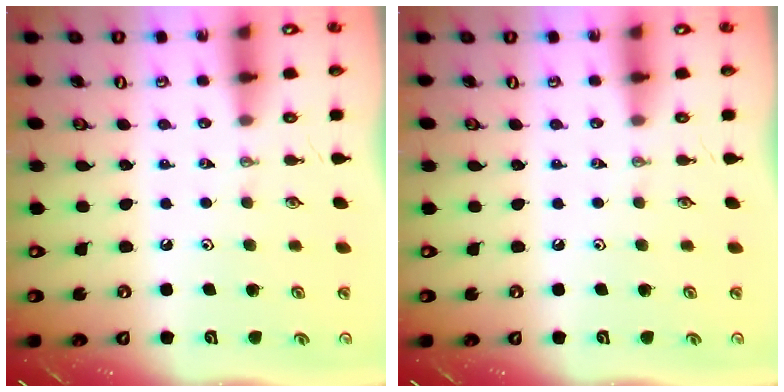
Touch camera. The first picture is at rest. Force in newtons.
{"total": 0.0}